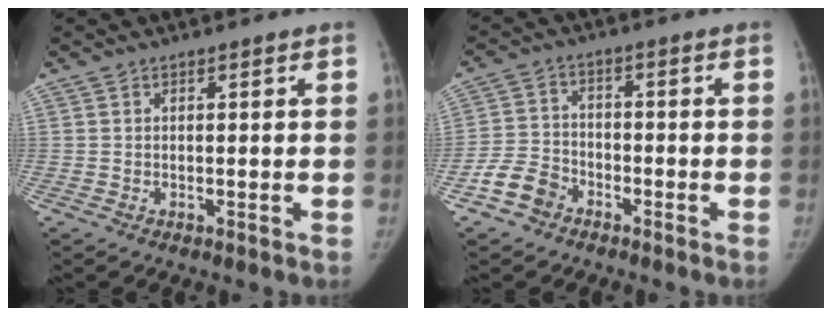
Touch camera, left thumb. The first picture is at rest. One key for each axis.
{"total": 6.5, "fx": -4.1, "fy": 4.5, "fz": 2.2, "tx": -0.035, "ty": 0.022, "tz": -0.083}